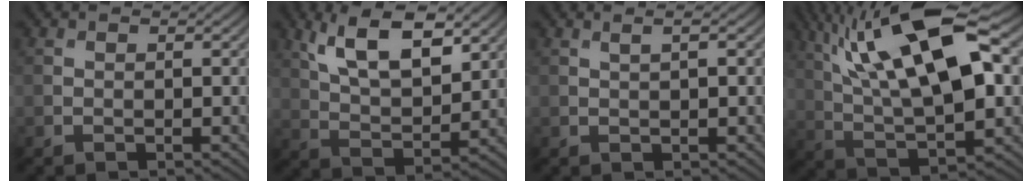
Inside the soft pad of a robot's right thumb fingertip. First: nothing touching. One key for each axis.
{"total": 10.9, "fx": 6.0, "fy": 4.5, "fz": 8.0, "tx": -0.160, "ty": -0.001, "tz": 0.112}
{"total": 1.4, "fx": 0.5, "fy": 0.2, "fz": 1.3, "tx": -0.023, "ty": 0.003, "tz": 0.009}
{"total": 18.5, "fx": 7.4, "fy": 6.5, "fz": 15.6, "tx": -0.311, "ty": 0.025, "tz": 0.129}